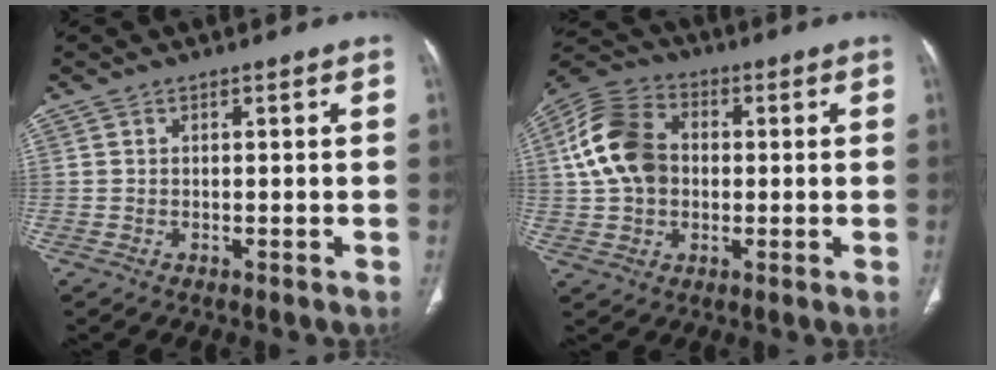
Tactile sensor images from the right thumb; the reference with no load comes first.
{"total": 13.2, "force": [0.8, 9.9, 8.6], "torque": [-0.152, 0.023, 0.006]}